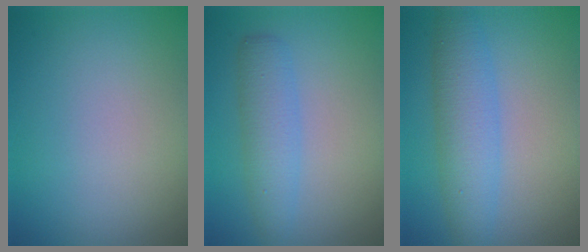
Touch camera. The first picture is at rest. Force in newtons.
{"total": 2.9, "press": 2.9, "slide": 0.1}
{"total": 4.2, "press": 4.2, "slide": 0.2}